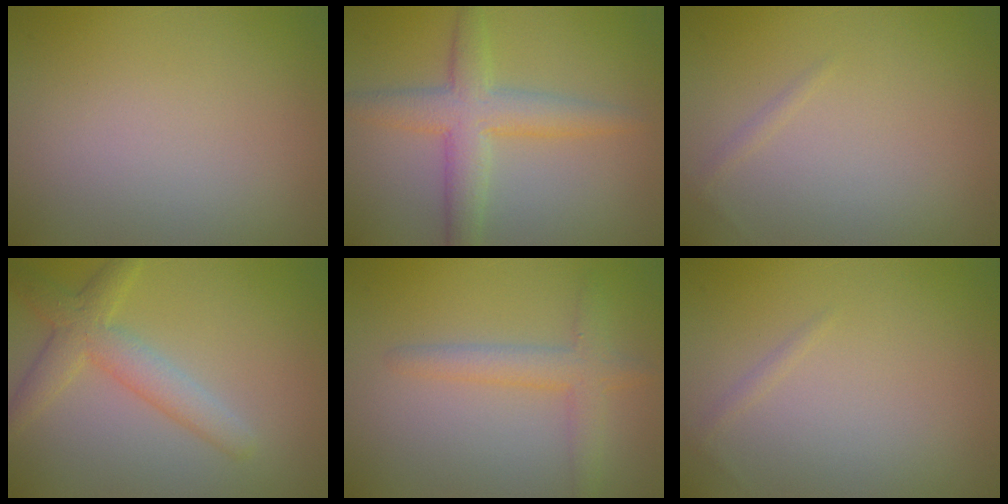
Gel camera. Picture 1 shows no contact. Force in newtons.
{"total": 4.4, "press": 4.4, "slide": 0.1}
{"total": 0.5, "press": 0.5, "slide": 0.0}
{"total": 3.7, "press": 3.7, "slide": 0.1}
{"total": 2.8, "press": 2.8, "slide": 0.2}
{"total": 0.5, "press": 0.5, "slide": 0.0}